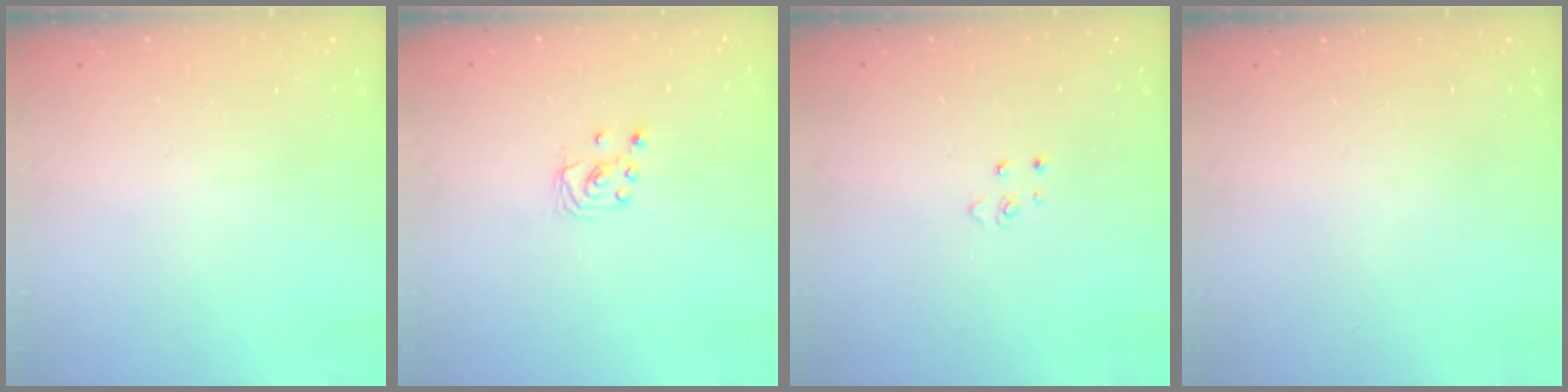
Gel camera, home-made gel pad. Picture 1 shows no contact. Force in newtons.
{"total": 2.7, "press": 2.7, "slide": 0.2}
{"total": 2.6, "press": 2.6, "slide": 0.3}
{"total": 0.0}